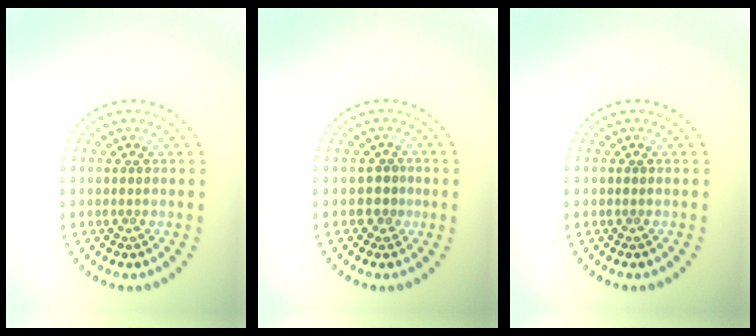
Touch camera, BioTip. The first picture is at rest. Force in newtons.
{"total": 1.3, "press": 1.0, "slide": 0.8}
{"total": 0.0}